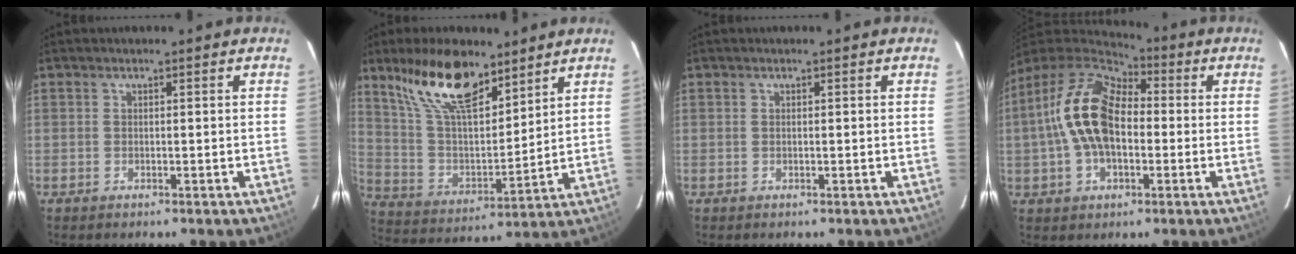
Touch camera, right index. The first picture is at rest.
{"total": 17.2, "force": [12.0, 6.9, 10.2], "torque": [-0.193, 0.010, 0.232]}
{"total": 0.0}
{"total": 16.3, "force": [-0.5, 9.7, 13.0], "torque": [-0.264, 0.020, -0.014]}